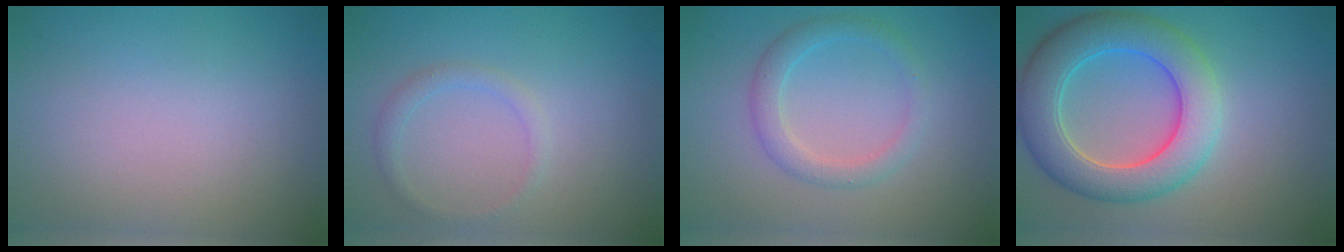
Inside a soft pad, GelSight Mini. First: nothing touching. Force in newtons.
{"total": 1.4, "press": 1.4, "slide": 0.0}
{"total": 2.4, "press": 2.4, "slide": 0.1}
{"total": 7.9, "press": 7.9, "slide": 0.4}